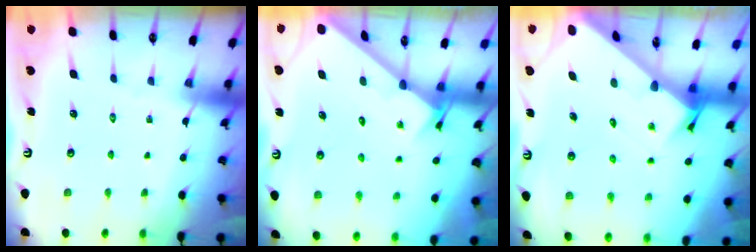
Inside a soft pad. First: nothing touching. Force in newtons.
{"total": 1.9, "press": 1.9, "slide": 0.2}
{"total": 3.6, "press": 3.6, "slide": 0.4}